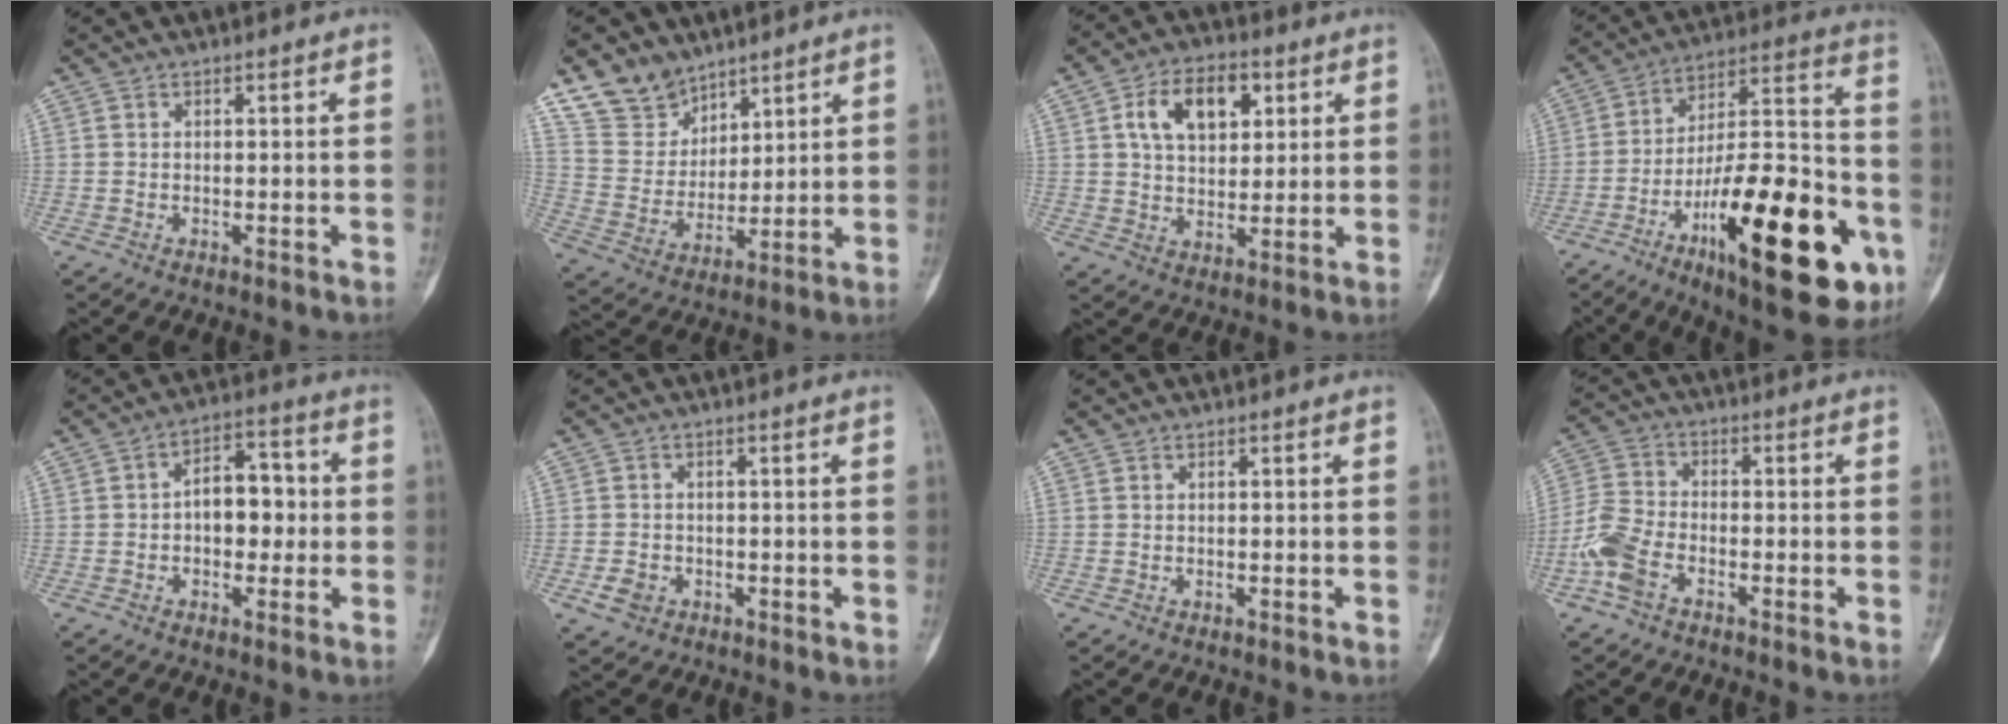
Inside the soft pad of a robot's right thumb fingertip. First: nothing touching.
{"total": 10.8, "force": [8.3, 6.6, 1.9], "torque": [-0.012, -0.051, 0.177]}
{"total": 11.7, "force": [4.0, 7.4, 8.2], "torque": [-0.110, -0.001, 0.065]}
{"total": 30.2, "force": [-12.2, 10.0, 25.7], "torque": [-0.371, 0.059, -0.181]}
{"total": 9.1, "force": [-0.2, 5.8, 7.0], "torque": [-0.073, 0.029, -0.010]}
{"total": 3.0, "force": [-1.2, 2.5, 1.1], "torque": [-0.015, 0.006, -0.018]}
{"total": 0.0}
{"total": 7.4, "force": [-3.5, 4.2, 5.0], "torque": [-0.119, 0.018, -0.078]}